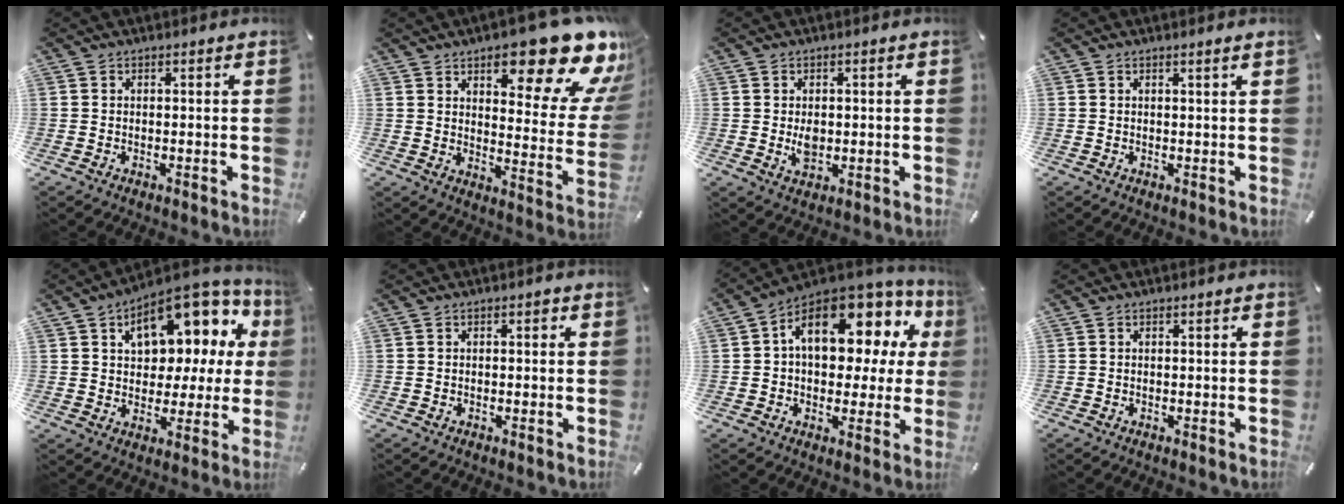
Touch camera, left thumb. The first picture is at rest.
{"total": 21.5, "force": [13.1, 8.1, 14.9], "torque": [-0.182, -0.103, 0.210]}
{"total": 3.9, "force": [-0.1, 2.8, 2.6], "torque": [-0.048, -0.006, -0.010]}
{"total": 0.9, "force": [0.5, -0.1, 0.8], "torque": [-0.013, -0.002, 0.009]}
{"total": 13.8, "force": [7.5, 8.1, 8.2], "torque": [-0.119, -0.057, 0.133]}
{"total": 1.1, "force": [0.1, 0.7, 0.9], "torque": [-0.017, 0.007, 0.000]}
{"total": 16.6, "force": [6.3, 9.7, 11.9], "torque": [-0.177, -0.036, 0.107]}
{"total": 0.0}